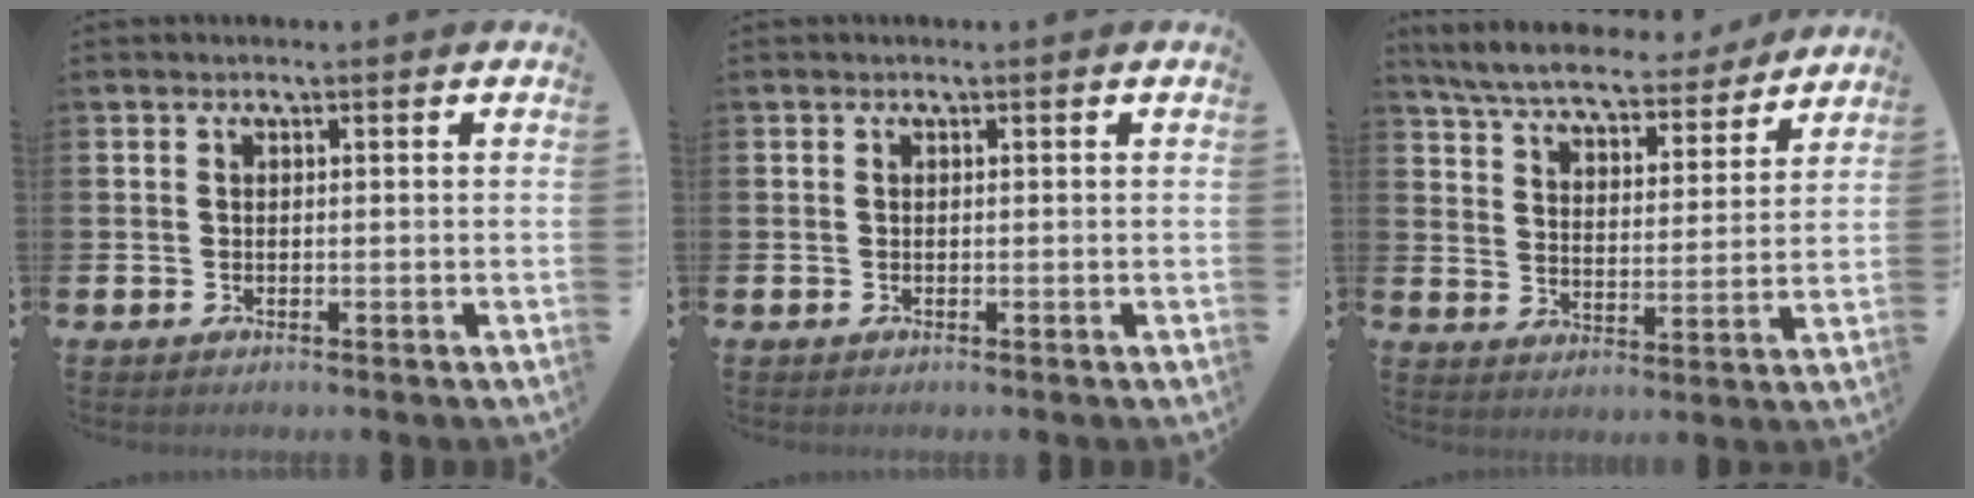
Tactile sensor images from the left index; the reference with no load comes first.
{"total": 0.0}
{"total": 7.0, "force": [6.6, 1.1, 2.0], "torque": [-0.073, -0.042, 0.114]}